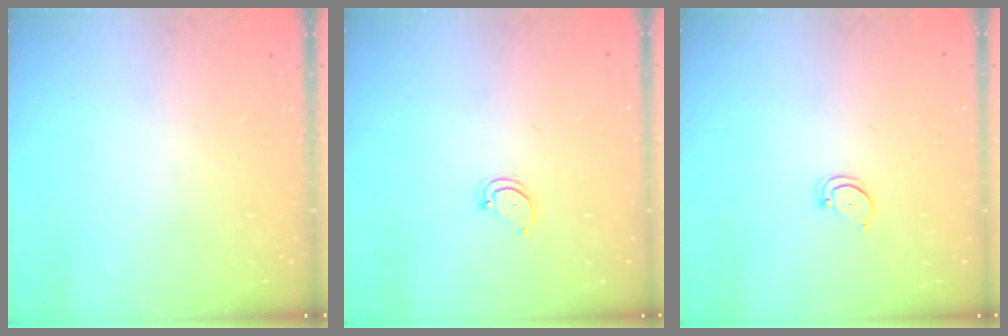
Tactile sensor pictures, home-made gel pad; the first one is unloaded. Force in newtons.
{"total": 2.8, "press": 2.8, "slide": 0.2}
{"total": 2.5, "press": 2.5, "slide": 0.2}